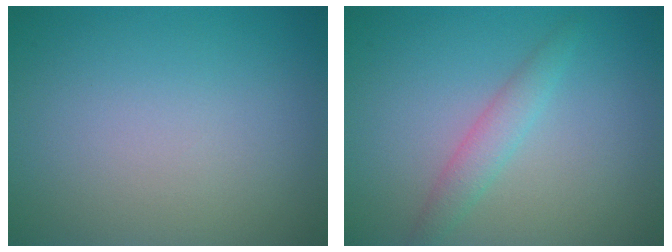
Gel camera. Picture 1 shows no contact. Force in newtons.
{"total": 2.0, "press": 2.0, "slide": 0.0}